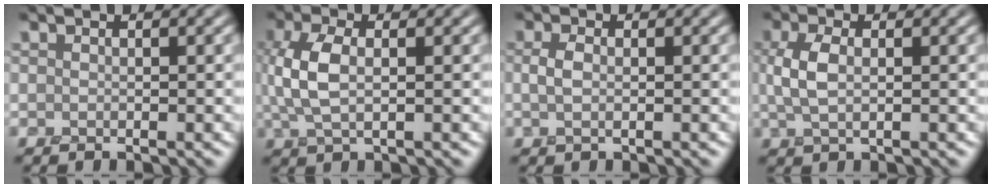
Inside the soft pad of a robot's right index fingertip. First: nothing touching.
{"total": 3.6, "force": [0.4, 1.5, 3.2], "torque": [-0.081, 0.004, 0.009]}
{"total": 0.7, "force": [-0.1, 0.3, 0.7], "torque": [-0.019, -0.001, -0.002]}
{"total": 2.2, "force": [0.3, 0.9, 2.0], "torque": [-0.051, 0.000, 0.007]}